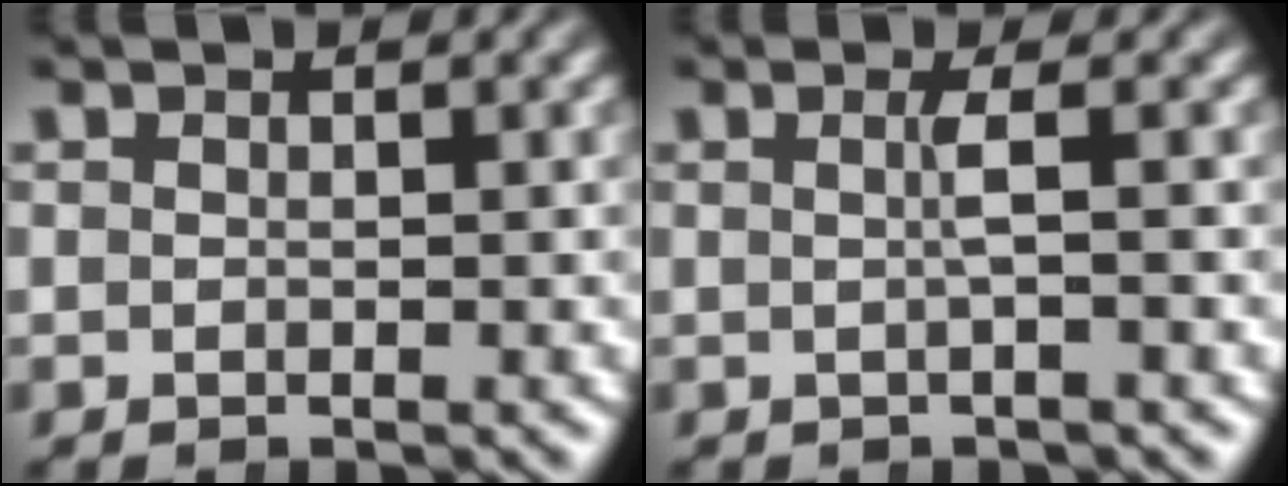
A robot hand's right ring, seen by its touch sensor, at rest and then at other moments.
{"total": 0.9, "force": [-0.1, -0.2, 0.9], "torque": [-0.017, -0.003, 0.001]}